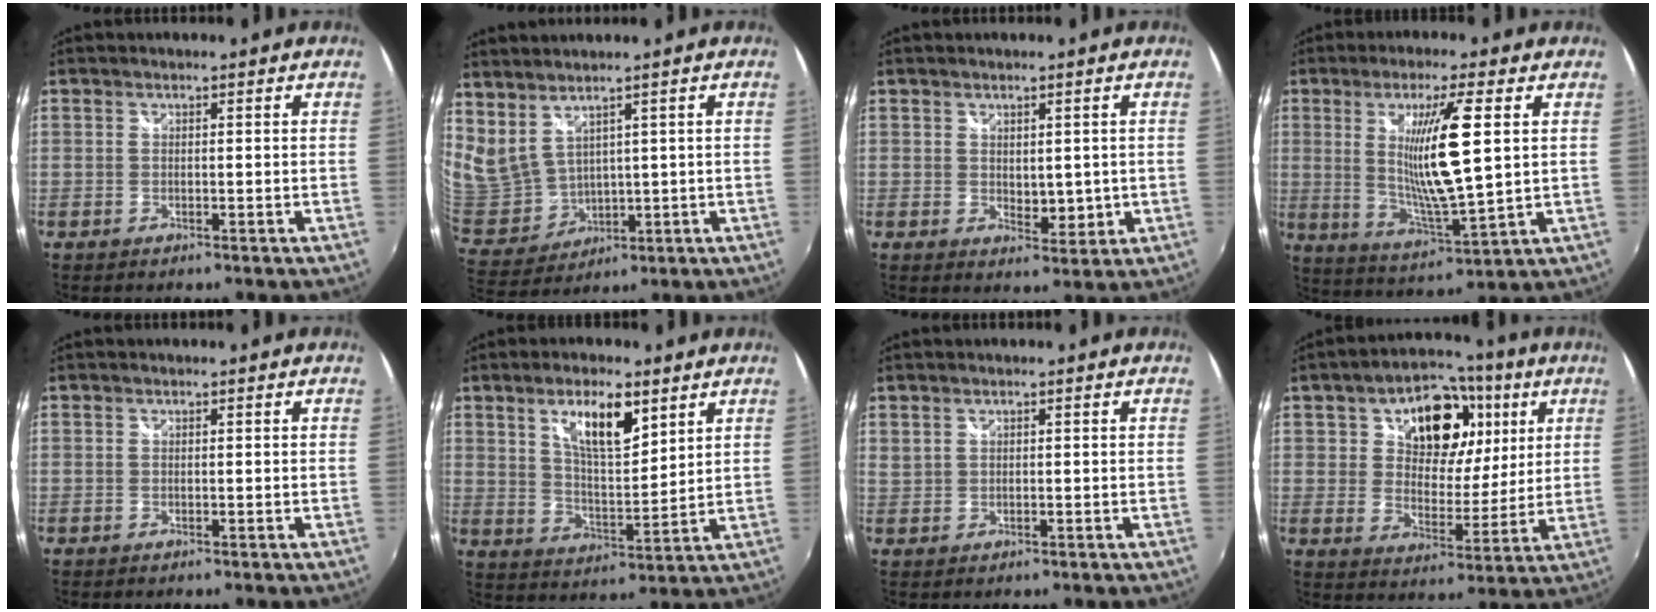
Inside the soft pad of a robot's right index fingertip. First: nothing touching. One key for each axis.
{"total": 10.2, "fx": 6.3, "fy": 5.6, "fz": 5.8, "tx": -0.125, "ty": -0.019, "tz": 0.155}
{"total": 3.4, "fx": 0.5, "fy": 2.2, "fz": 2.6, "tx": -0.037, "ty": -0.007, "tz": 0.014}
{"total": 13.0, "fx": 2.9, "fy": 0.7, "fz": 12.7, "tx": -0.223, "ty": -0.018, "tz": 0.061}
{"total": 0.0}
{"total": 10.2, "fx": 5.5, "fy": 3.3, "fz": 7.9, "tx": -0.133, "ty": 0.003, "tz": 0.102}
{"total": 1.3, "fx": 1.1, "fy": 0.5, "fz": 0.6, "tx": -0.010, "ty": 0.002, "tz": 0.021}
{"total": 17.0, "fx": 6.2, "fy": 11.4, "fz": 10.9, "tx": -0.193, "ty": 0.028, "tz": 0.102}